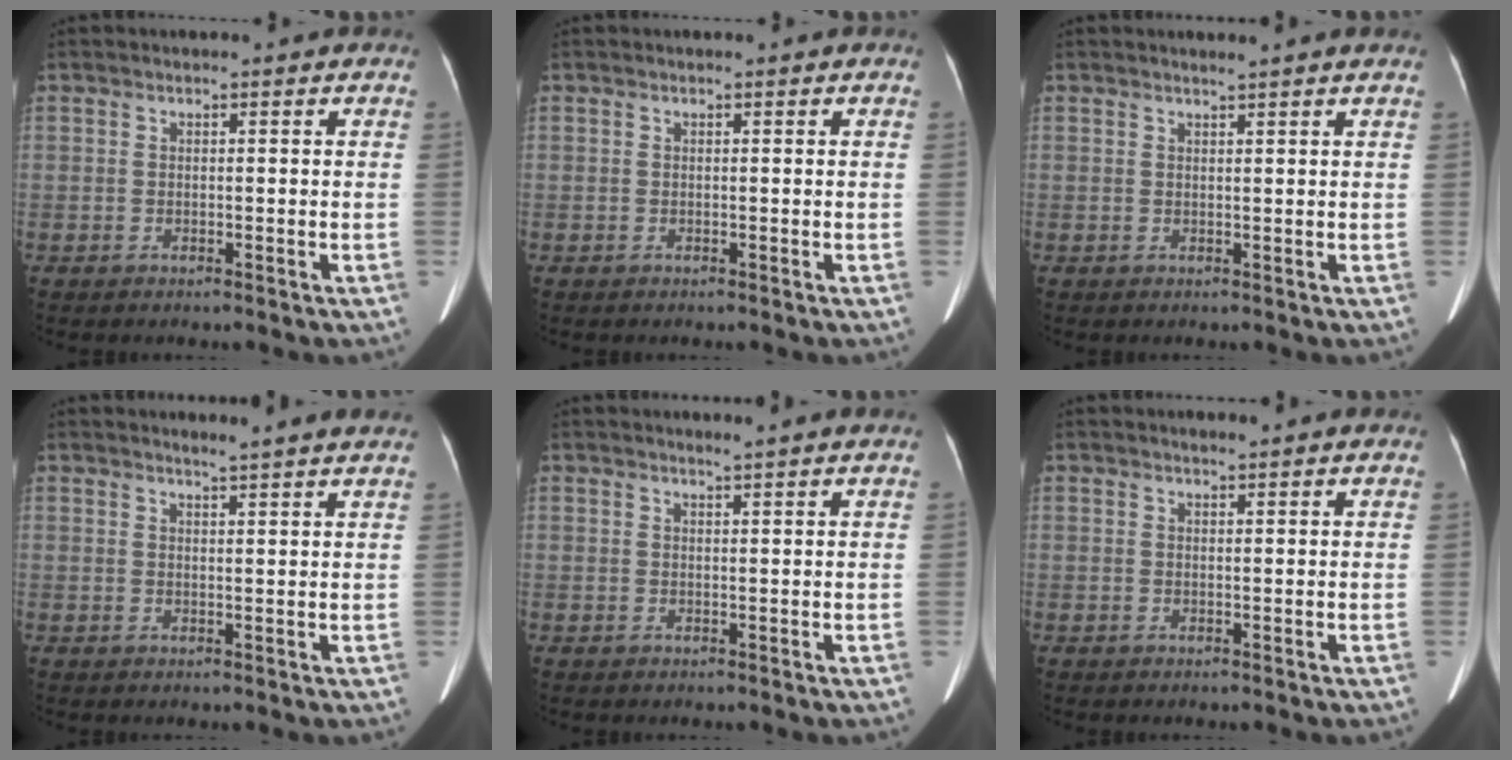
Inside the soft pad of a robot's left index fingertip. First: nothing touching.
{"total": 0.0}
{"total": 1.6, "force": [1.5, -0.4, 0.5], "torque": [-0.015, 0.003, 0.026]}
{"total": 6.3, "force": [5.8, -0.6, 2.4], "torque": [-0.034, 0.004, 0.057]}
{"total": 2.5, "force": [2.2, -0.6, 0.8], "torque": [-0.018, 0.001, 0.030]}
{"total": 2.6, "force": [2.4, 0.2, 0.9], "torque": [-0.015, 0.013, 0.029]}